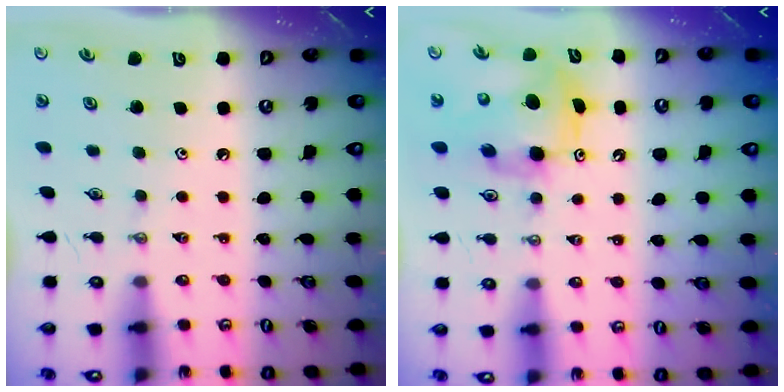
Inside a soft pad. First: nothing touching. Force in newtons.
{"total": 8.8, "press": 8.8, "slide": 0.6}